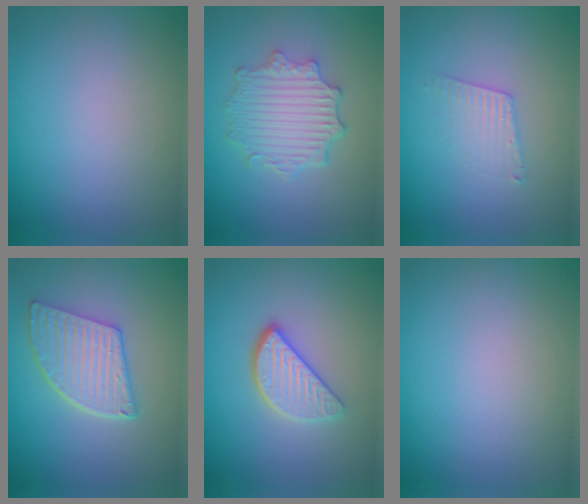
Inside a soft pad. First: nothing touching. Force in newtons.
{"total": 4.9, "press": 3.9, "slide": 2.9}
{"total": 2.0, "press": 2.0, "slide": 0.1}
{"total": 5.1, "press": 4.2, "slide": 3.0}
{"total": 3.4, "press": 2.9, "slide": 1.9}
{"total": 0.0}